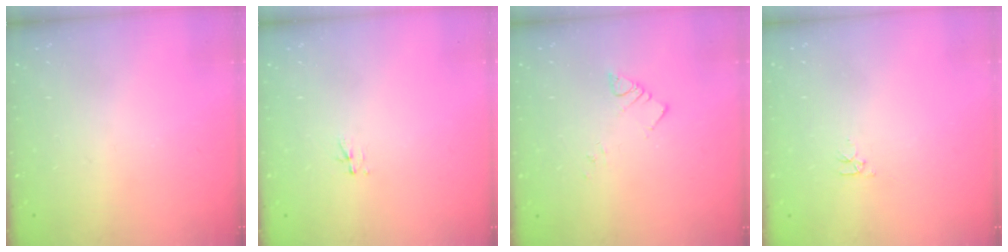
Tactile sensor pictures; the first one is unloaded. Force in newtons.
{"total": 3.0, "press": 3.0, "slide": 0.3}
{"total": 2.5, "press": 2.5, "slide": 0.3}
{"total": 2.8, "press": 2.7, "slide": 0.4}